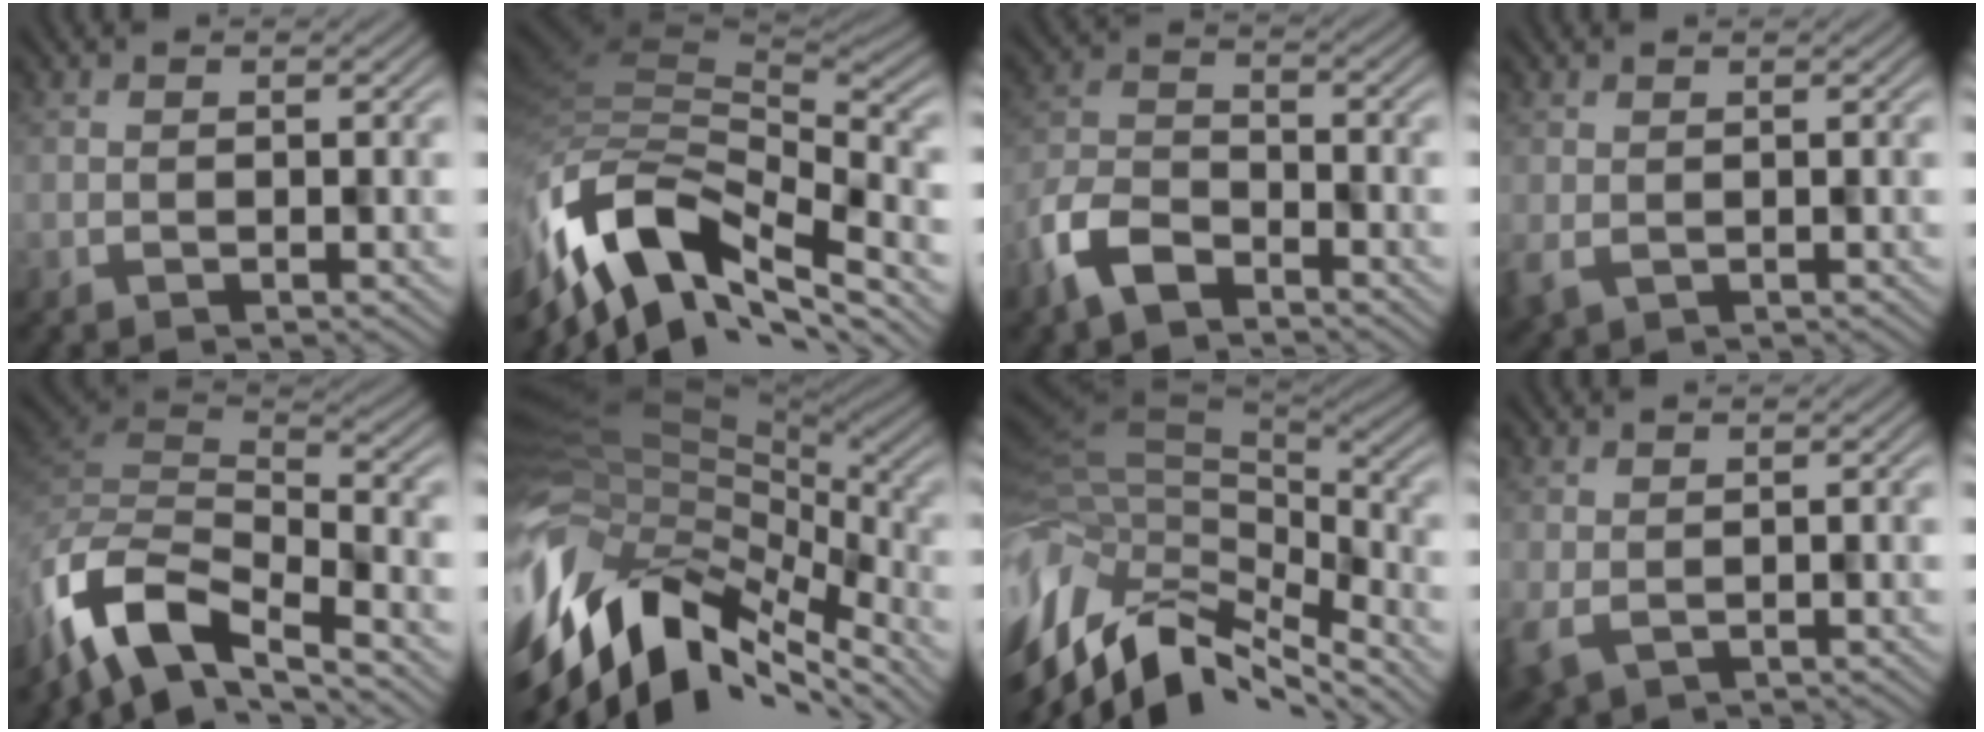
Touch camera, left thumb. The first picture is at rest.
{"total": 14.3, "force": [-6.7, 7.2, 10.4], "torque": [-0.248, -0.022, -0.115]}
{"total": 6.3, "force": [-4.9, 2.8, 2.8], "torque": [-0.062, -0.008, -0.111]}
{"total": 2.3, "force": [-0.2, 1.4, 1.9], "torque": [-0.041, -0.002, 0.004]}
{"total": 11.0, "force": [-7.2, 4.7, 6.9], "torque": [-0.154, -0.012, -0.139]}
{"total": 14.5, "force": [-6.1, 7.3, 10.9], "torque": [-0.252, -0.015, -0.102]}
{"total": 14.7, "force": [-8.1, 7.2, 9.9], "torque": [-0.254, -0.021, -0.124]}
{"total": 3.6, "force": [-0.3, 2.2, 2.8], "torque": [-0.058, -0.003, 0.012]}